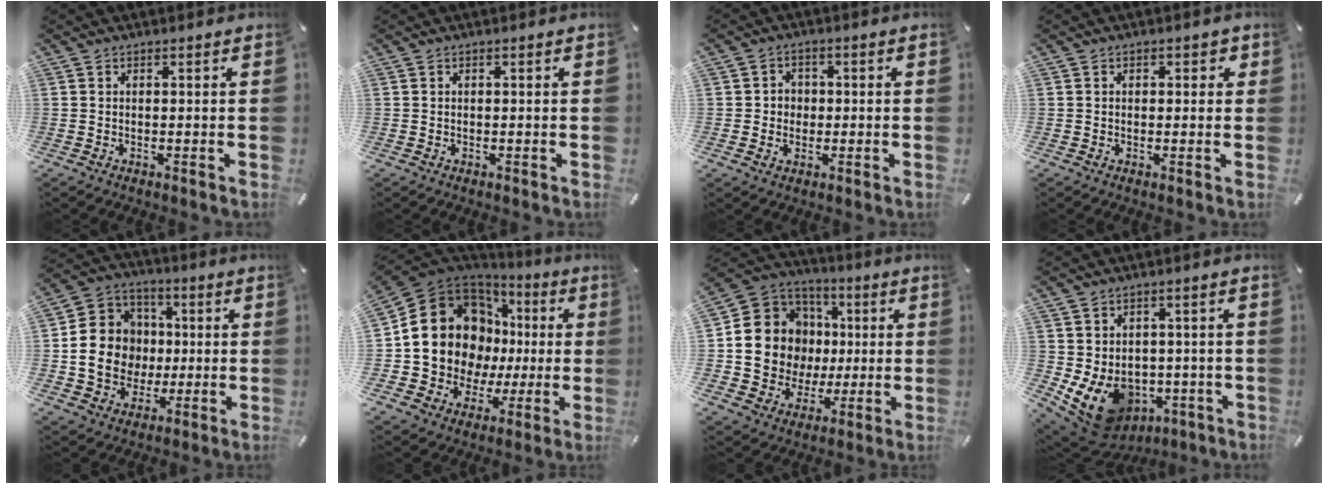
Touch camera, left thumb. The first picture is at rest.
{"total": 0.0}
{"total": 3.9, "force": [-0.4, 3.8, 0.9], "torque": [-0.016, 0.009, -0.012]}
{"total": 1.4, "force": [0.1, 1.1, 0.8], "torque": [-0.009, 0.004, -0.004]}
{"total": 14.7, "force": [-0.8, 13.5, 5.6], "torque": [-0.110, 0.019, -0.004]}
{"total": 18.2, "force": [3.5, 15.6, 8.8], "torque": [-0.162, -0.039, 0.085]}
{"total": 14.0, "force": [0.2, 13.6, 3.3], "torque": [-0.063, -0.017, 0.026]}
{"total": 9.7, "force": [-2.4, 8.2, 4.5], "torque": [-0.097, -0.006, -0.040]}